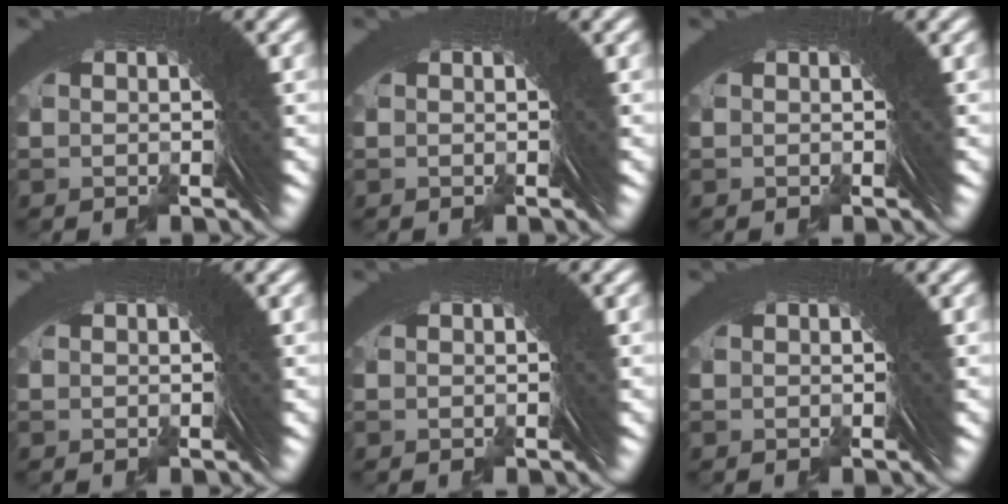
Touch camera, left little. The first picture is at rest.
{"total": 0.0}
{"total": 0.0}
{"total": 0.0}
{"total": 0.0}
{"total": 0.0}